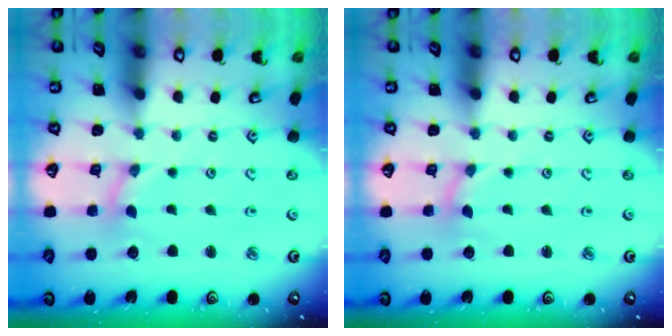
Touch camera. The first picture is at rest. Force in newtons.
{"total": 0.0}